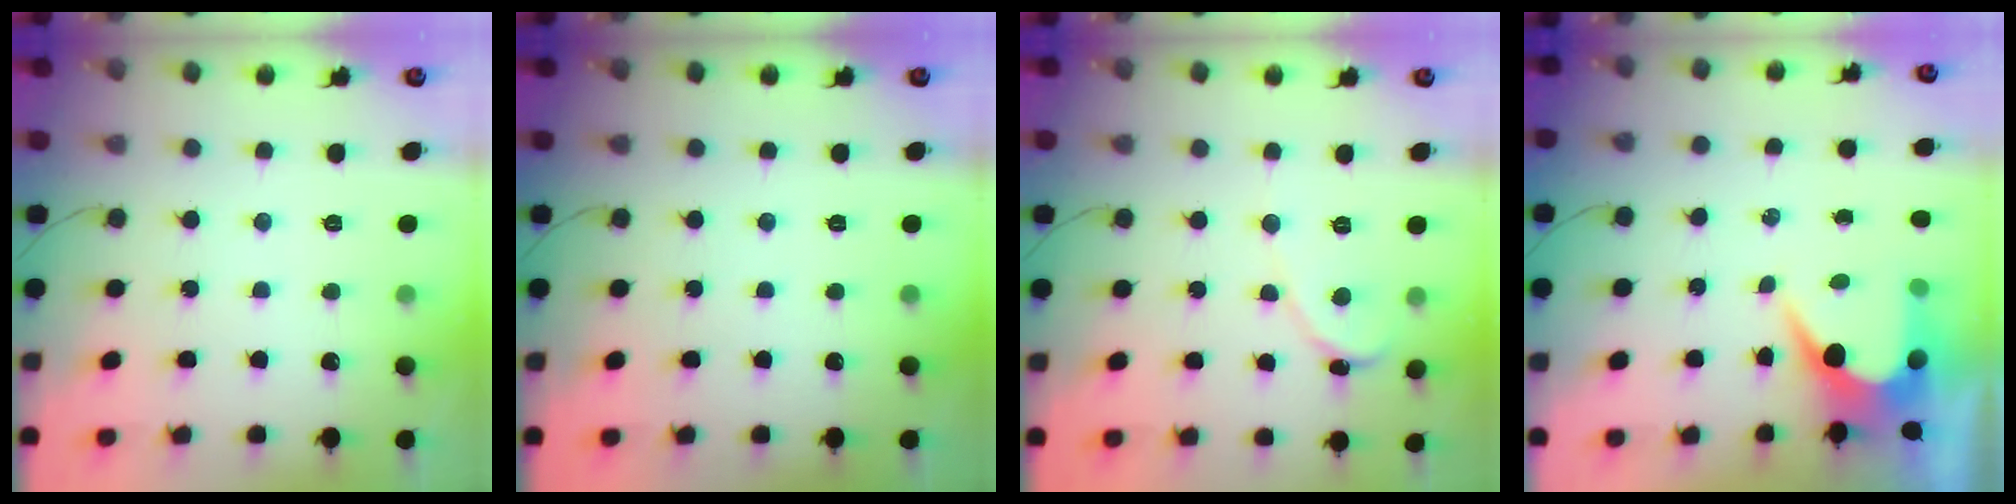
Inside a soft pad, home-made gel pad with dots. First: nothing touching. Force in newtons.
{"total": 0.0}
{"total": 1.6, "press": 1.6, "slide": 0.0}
{"total": 5.9, "press": 5.9, "slide": 0.4}